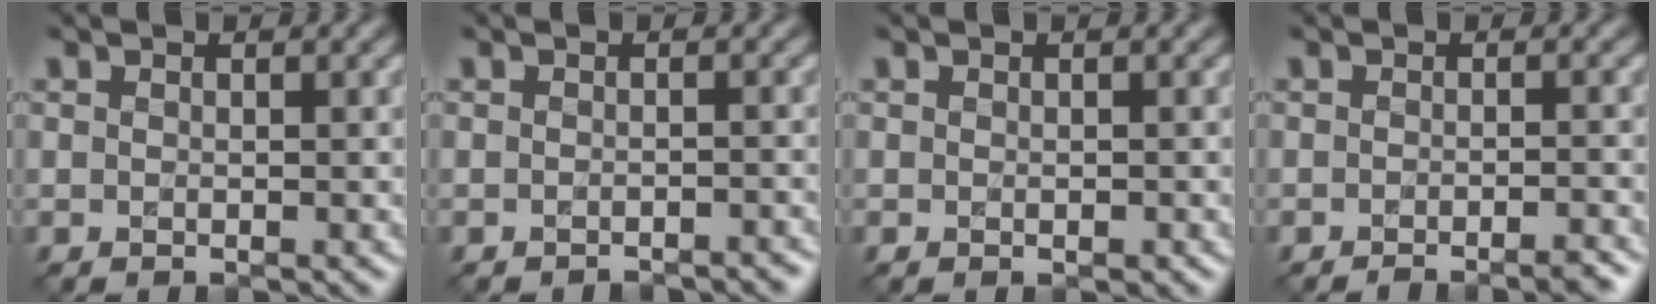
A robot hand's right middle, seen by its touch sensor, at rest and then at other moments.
{"total": 1.6, "force": [-1.6, 0.2, 0.3], "torque": [0.004, 0.003, -0.019]}
{"total": 0.8, "force": [-0.3, 0.3, 0.7], "torque": [-0.012, -0.001, -0.002]}
{"total": 2.8, "force": [-2.2, 0.5, 1.7], "torque": [-0.015, 0.003, -0.035]}